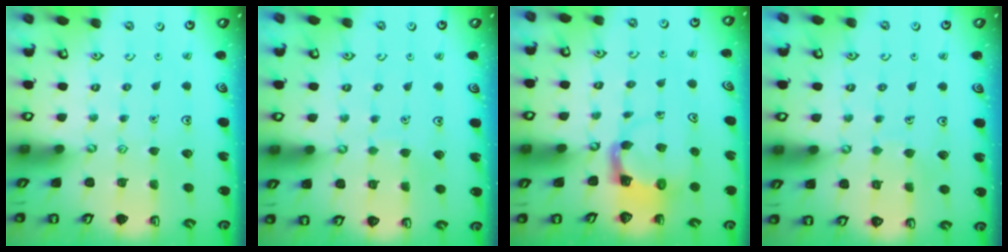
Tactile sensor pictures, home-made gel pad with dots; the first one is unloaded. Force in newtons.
{"total": 2.7, "press": 2.7, "slide": 0.2}
{"total": 3.9, "press": 3.8, "slide": 0.7}
{"total": 2.7, "press": 2.7, "slide": 0.1}